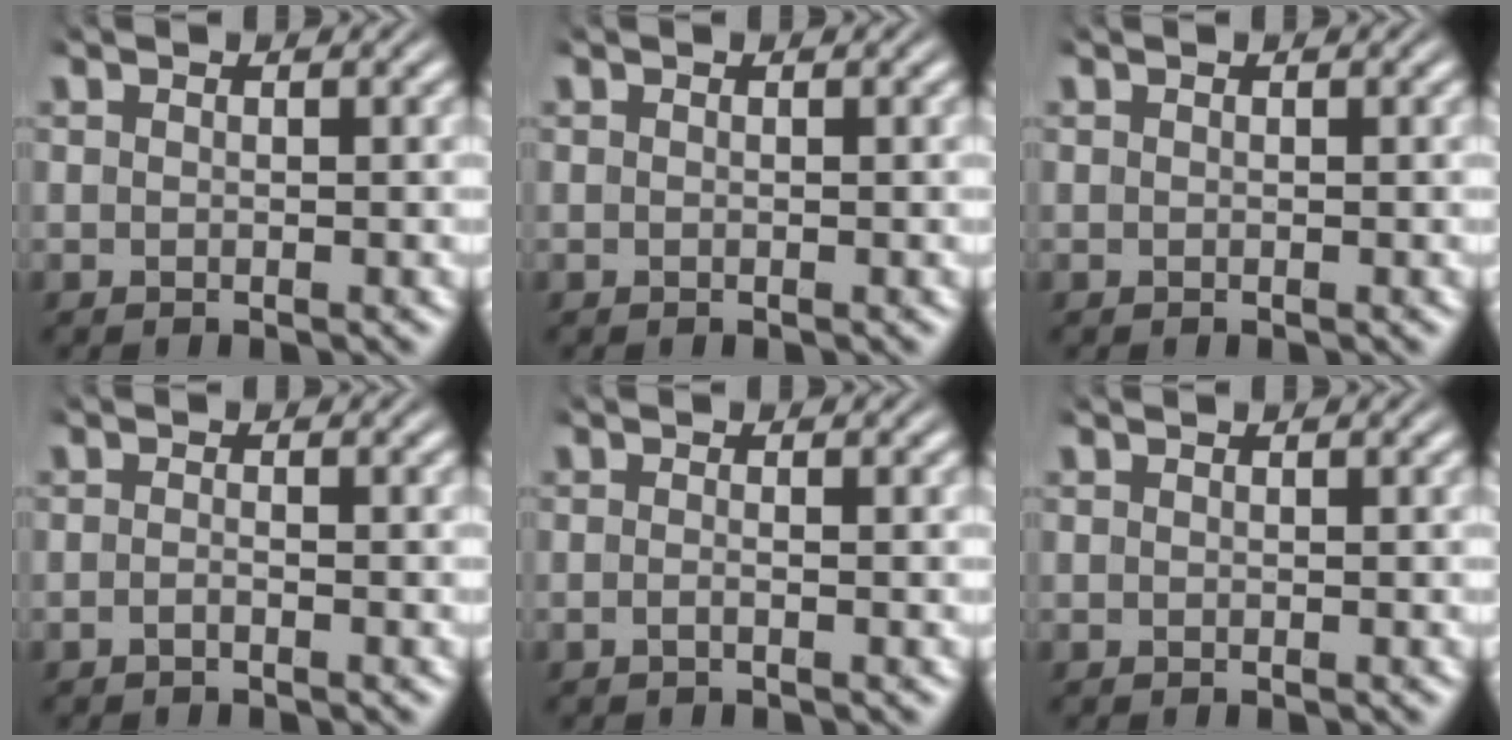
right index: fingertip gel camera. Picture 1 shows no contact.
{"total": 0.0}
{"total": 0.0}
{"total": 1.0, "force": [-0.9, 0.1, 0.4], "torque": [-0.008, -0.001, -0.019]}
{"total": 0.9, "force": [-0.7, 0.0, 0.6], "torque": [-0.015, -0.002, -0.013]}
{"total": 0.0}